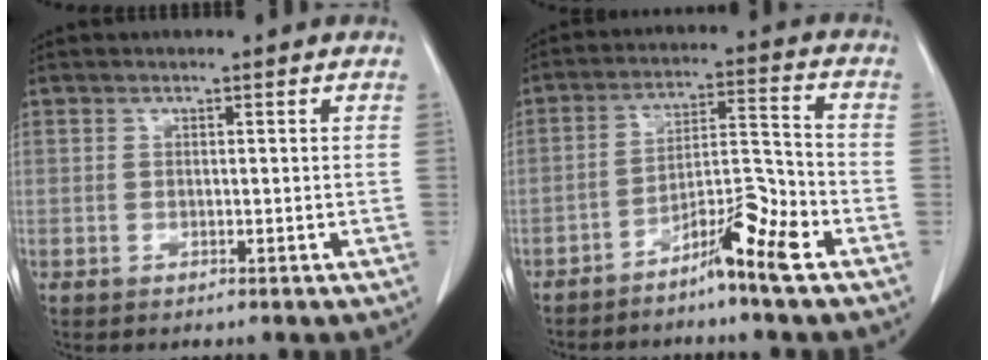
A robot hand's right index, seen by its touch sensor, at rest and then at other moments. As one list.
[{"total": 7.8, "force": [-5.2, 0.2, 5.9], "torque": [-0.096, 0.012, -0.090]}]